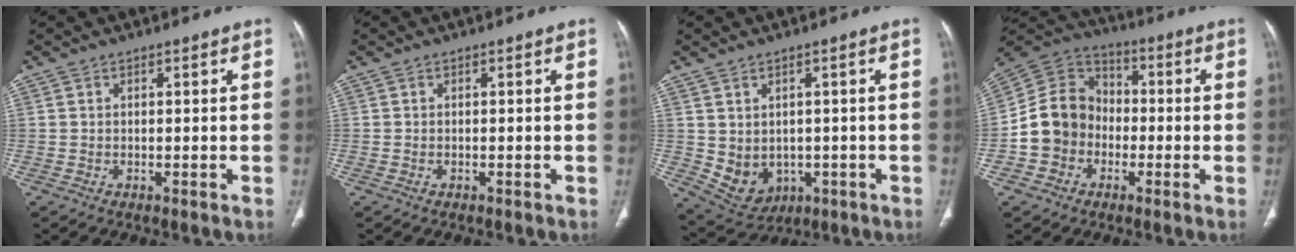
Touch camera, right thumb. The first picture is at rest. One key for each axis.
{"total": 0.0}
{"total": 8.2, "fx": -1.2, "fy": 6.8, "fz": 4.5, "tx": -0.059, "ty": 0.006, "tz": 0.008}
{"total": 12.5, "fx": -2.9, "fy": 10.9, "fz": 5.3, "tx": -0.075, "ty": 0.041, "tz": -0.064}